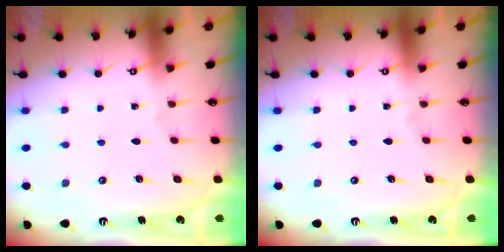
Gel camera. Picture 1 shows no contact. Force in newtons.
{"total": 0.0}